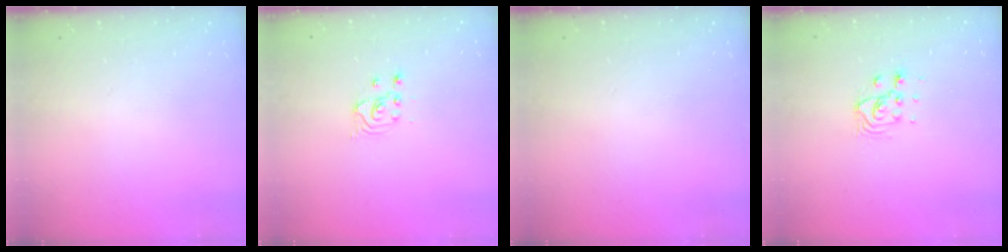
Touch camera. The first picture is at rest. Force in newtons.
{"total": 2.4, "press": 2.3, "slide": 0.2}
{"total": 0.0}
{"total": 6.4, "press": 6.4, "slide": 0.4}